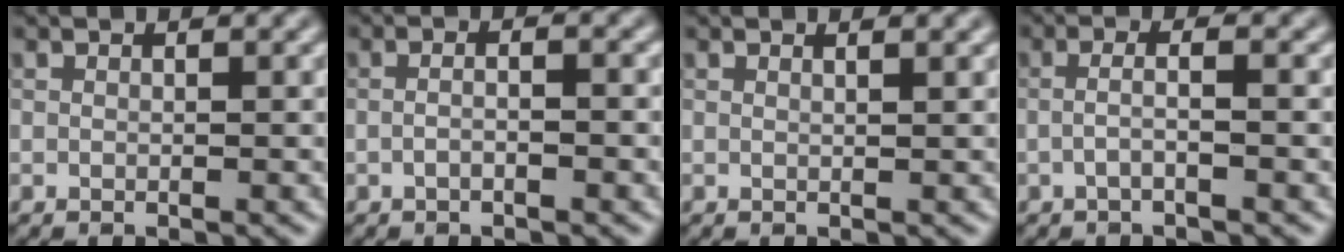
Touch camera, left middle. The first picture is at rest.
{"total": 2.1, "force": [-0.2, 0.8, 1.9], "torque": [-0.012, -0.004, -0.021]}
{"total": 1.4, "force": [0.9, 0.5, 1.0], "torque": [-0.006, 0.001, 0.001]}
{"total": 1.9, "force": [-0.4, 0.4, 1.8], "torque": [-0.031, 0.004, -0.016]}